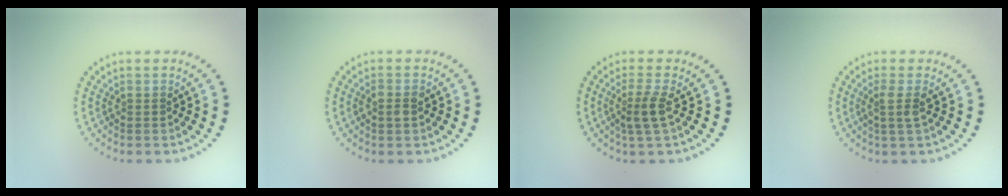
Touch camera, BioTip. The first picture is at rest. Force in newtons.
{"total": 1.3, "press": 1.3, "slide": 0.4}
{"total": 2.3, "press": 1.7, "slide": 1.5}
{"total": 1.7, "press": 1.2, "slide": 1.2}